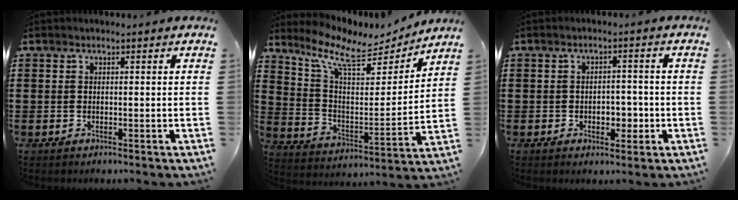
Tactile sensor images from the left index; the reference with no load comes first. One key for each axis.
{"total": 8.8, "fx": 6.9, "fy": 3.1, "fz": 4.6, "tx": -0.125, "ty": -0.039, "tz": 0.118}
{"total": 3.6, "fx": -1.2, "fy": 2.3, "fz": 2.5, "tx": -0.042, "ty": 0.002, "tz": -0.026}